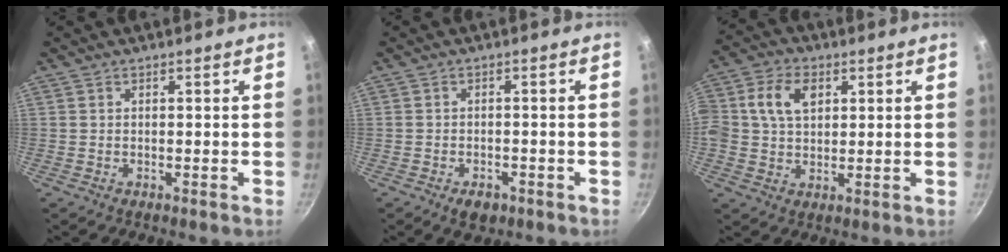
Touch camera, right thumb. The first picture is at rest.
{"total": 3.7, "force": [-2.1, 2.3, 2.1], "torque": [-0.028, 0.017, -0.022]}
{"total": 10.1, "force": [2.6, 7.2, 6.5], "torque": [-0.116, 0.016, 0.039]}